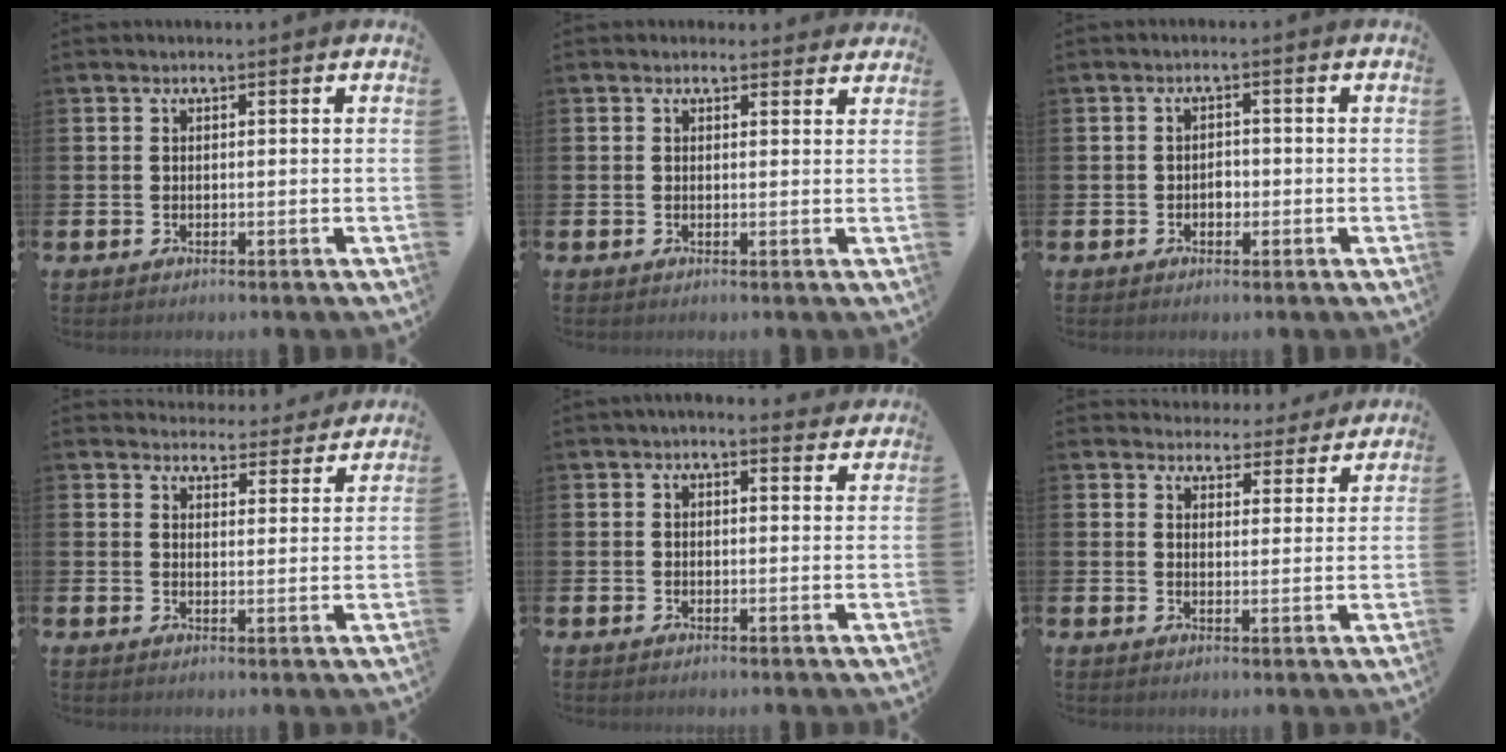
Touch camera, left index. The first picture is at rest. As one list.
[{"total": 1.1, "force": [0.9, 0.5, 0.1], "torque": [0.004, 0.001, 0.015]}, {"total": 1.4, "force": [-0.5, 1.1, 0.8], "torque": [-0.003, -0.002, -0.013]}, {"total": 4.1, "force": [4.0, 0.9, -0.2], "torque": [-0.001, -0.031, 0.069]}, {"total": 1.5, "force": [1.3, 0.5, 0.4], "torque": [-0.010, 0.001, 0.023]}, {"total": 4.1, "force": [3.9, 1.2, -0.1], "torque": [-0.005, -0.031, 0.068]}]